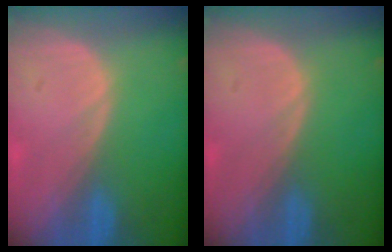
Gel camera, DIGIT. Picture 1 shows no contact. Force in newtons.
{"total": 0.0}